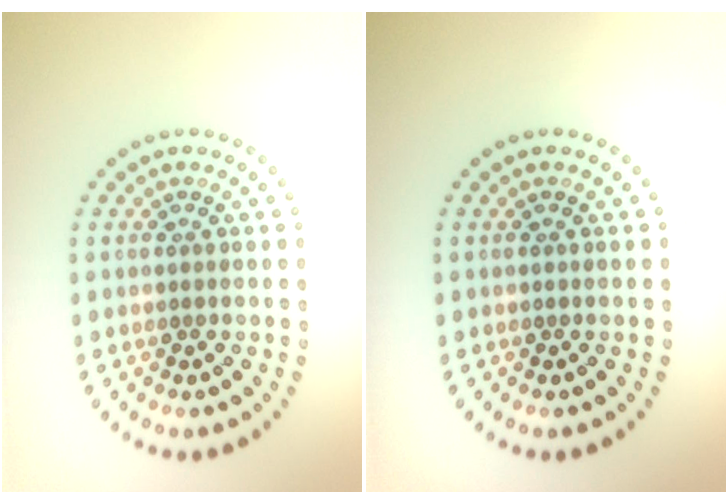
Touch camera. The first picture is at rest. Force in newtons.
{"total": 0.0}